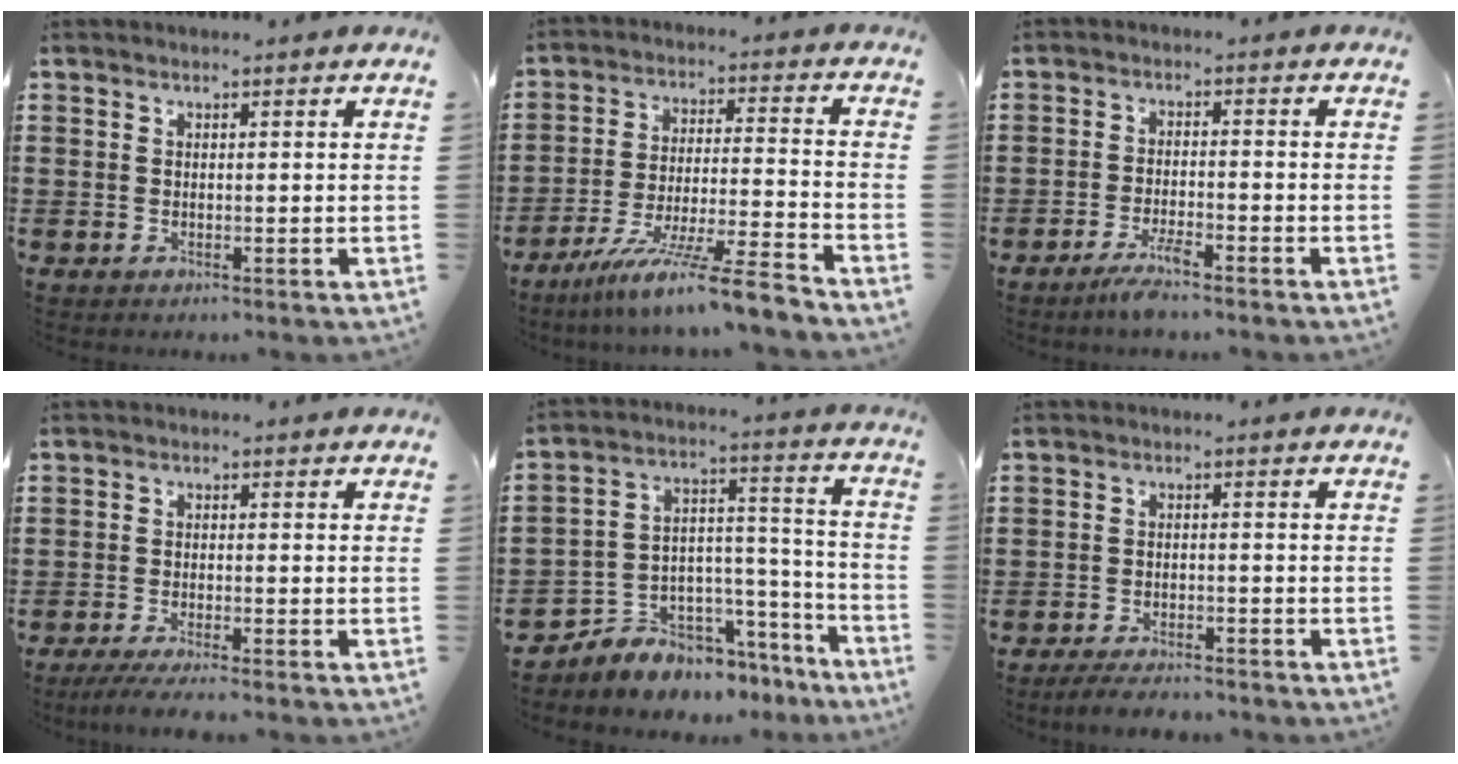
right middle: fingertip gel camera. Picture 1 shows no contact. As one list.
[{"total": 10.8, "force": [-9.0, -0.7, 5.9], "torque": [-0.101, 0.004, -0.172]}, {"total": 3.5, "force": [-2.6, 0.2, 2.3], "torque": [-0.052, -0.004, -0.051]}, {"total": 2.9, "force": [-2.6, -0.2, 1.3], "torque": [-0.027, -0.008, -0.050]}, {"total": 5.4, "force": [-4.9, 2.3, -0.8], "torque": [-0.001, -0.006, -0.095]}, {"total": 3.1, "force": [-3.1, 0.3, 0.6], "torque": [-0.020, -0.001, -0.064]}]